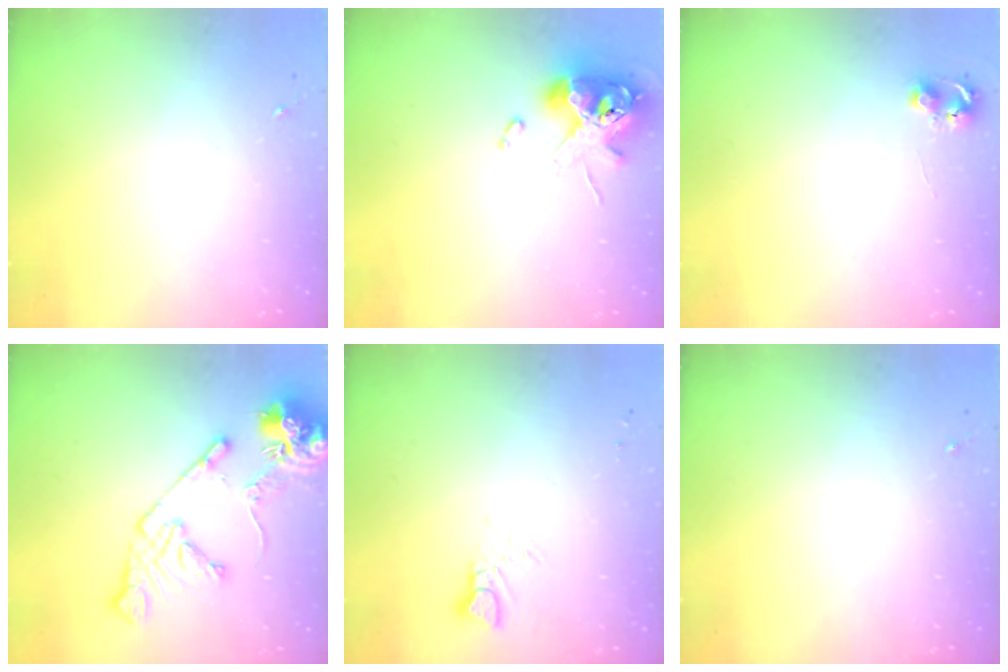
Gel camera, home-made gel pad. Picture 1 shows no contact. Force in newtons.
{"total": 12.2, "press": 12.0, "slide": 2.0}
{"total": 5.3, "press": 5.3, "slide": 0.5}
{"total": 15.4, "press": 15.2, "slide": 2.2}
{"total": 3.6, "press": 3.6, "slide": 0.2}
{"total": 0.0}